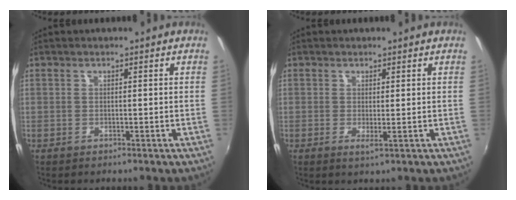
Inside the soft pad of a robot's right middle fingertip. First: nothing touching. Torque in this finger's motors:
{"motor_torque": [-0.33, -0.39, -0.02, 0.00]}